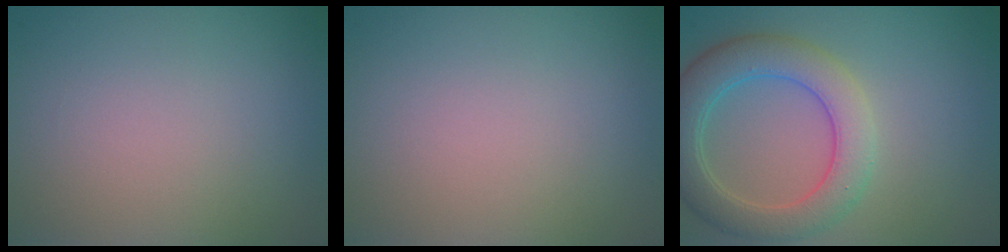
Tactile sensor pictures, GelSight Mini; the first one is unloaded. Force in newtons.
{"total": 0.0}
{"total": 5.5, "press": 5.5, "slide": 0.1}